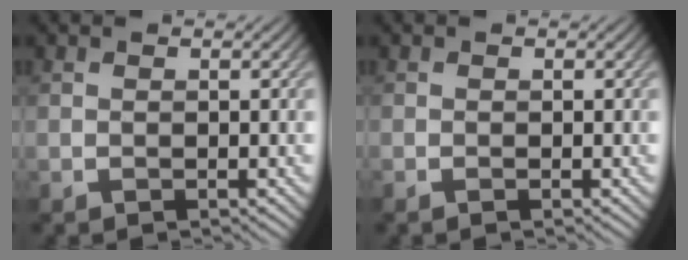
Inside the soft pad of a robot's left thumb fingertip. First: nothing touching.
{"total": 0.0}